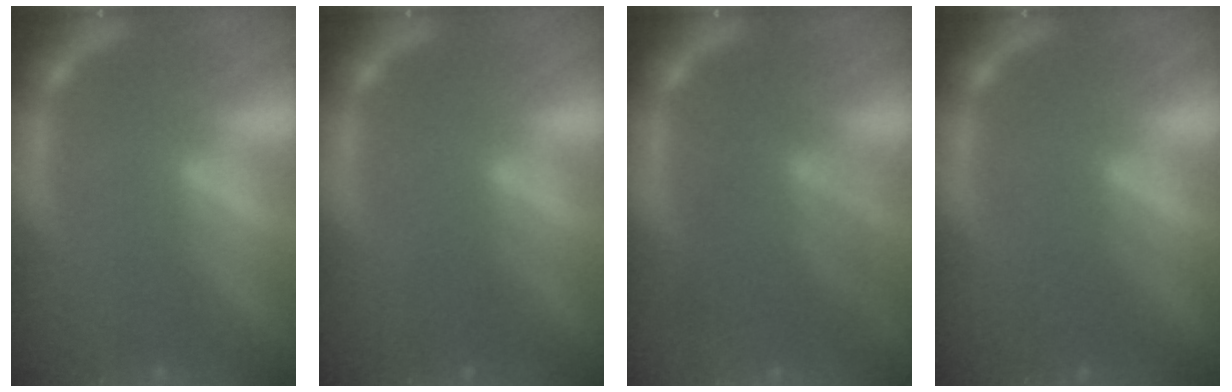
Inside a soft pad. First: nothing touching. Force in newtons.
{"total": 1.5}
{"total": 5.0}
{"total": 2.0}